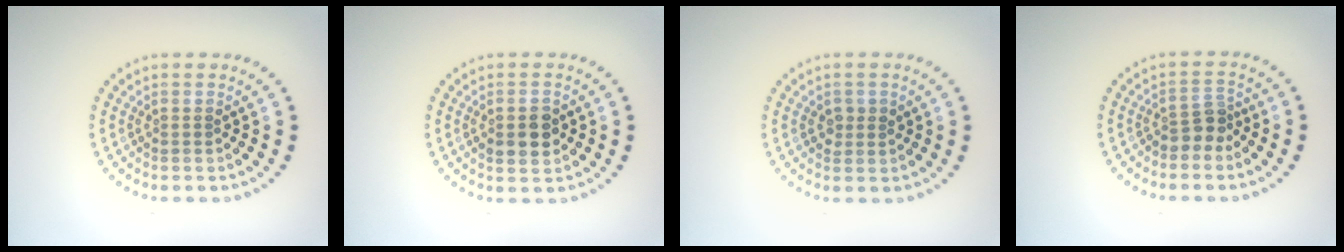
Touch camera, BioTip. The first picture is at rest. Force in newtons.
{"total": 2.4, "press": 2.4, "slide": 0.2}
{"total": 1.4, "press": 1.3, "slide": 0.4}
{"total": 2.2, "press": 1.7, "slide": 1.4}